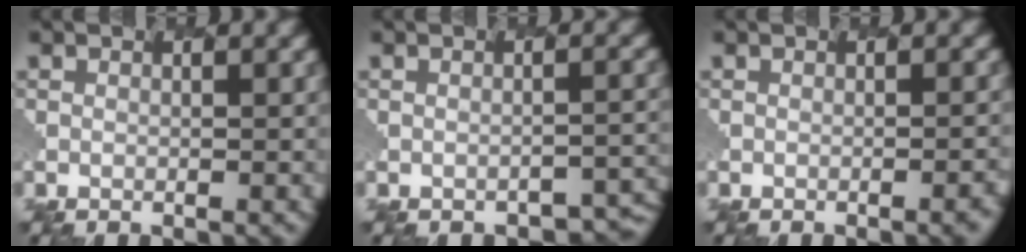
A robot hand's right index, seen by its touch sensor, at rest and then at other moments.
{"total": 3.0, "force": [-2.2, 0.9, 1.8], "torque": [-0.036, -0.008, -0.024]}
{"total": 3.0, "force": [-0.9, 1.3, 2.6], "torque": [-0.013, 0.002, -0.004]}